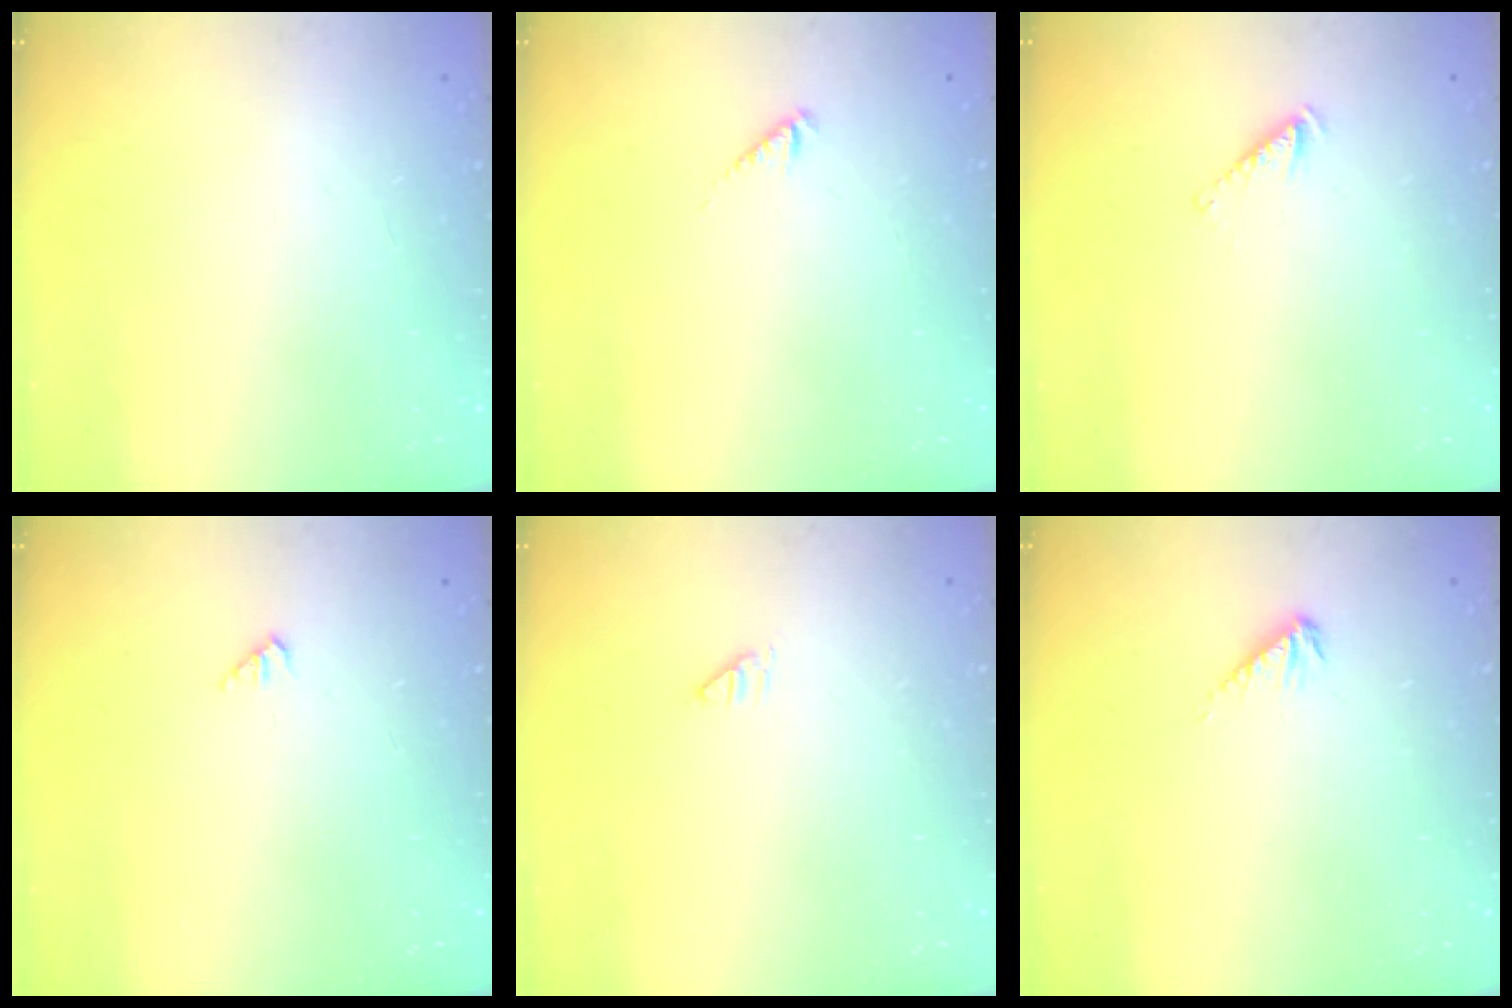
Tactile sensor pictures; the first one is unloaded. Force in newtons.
{"total": 2.3, "press": 2.3, "slide": 0.4}
{"total": 2.3, "press": 2.2, "slide": 0.4}
{"total": 1.7, "press": 1.7, "slide": 0.3}
{"total": 0.0}
{"total": 3.2, "press": 3.2, "slide": 0.5}